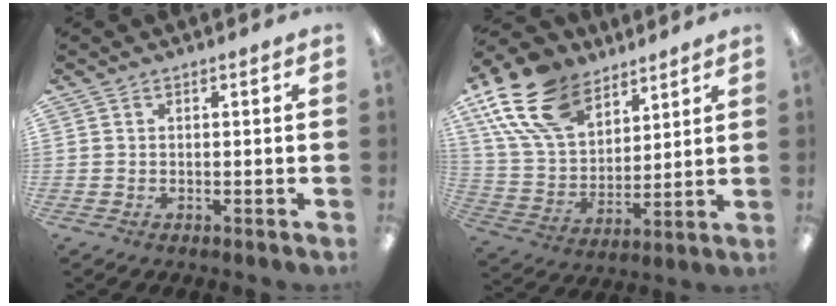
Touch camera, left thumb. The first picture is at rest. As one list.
[{"total": 19.4, "force": [12.1, 11.5, 9.9], "torque": [-0.218, -0.051, 0.228]}]